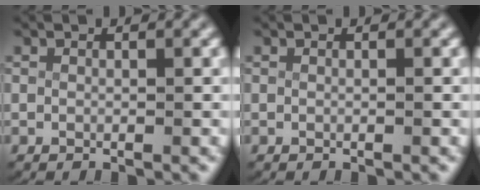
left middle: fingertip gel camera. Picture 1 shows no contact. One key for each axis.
{"total": 0.0}